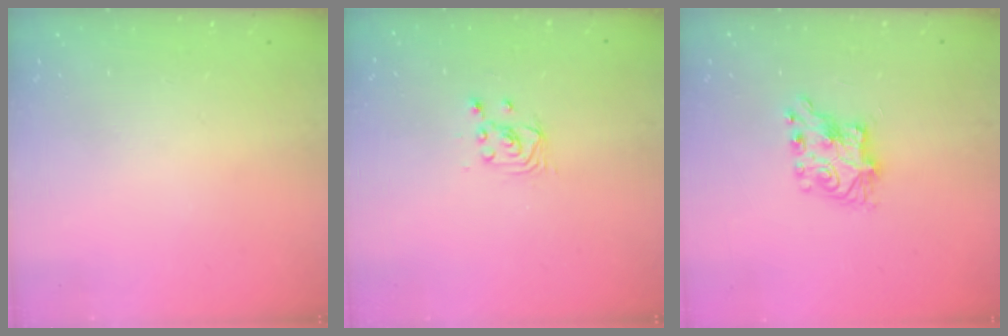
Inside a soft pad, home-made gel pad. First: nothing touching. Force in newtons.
{"total": 2.2, "press": 2.2, "slide": 0.3}
{"total": 7.5, "press": 7.5, "slide": 0.4}